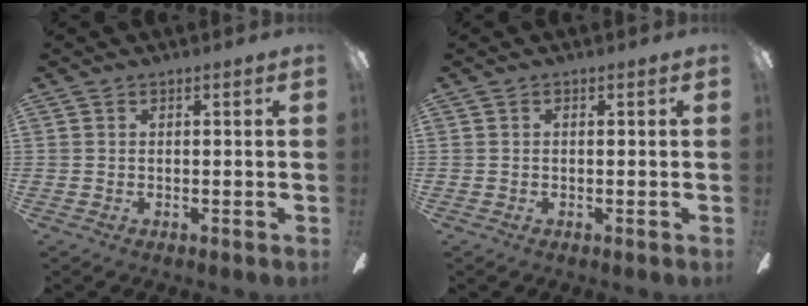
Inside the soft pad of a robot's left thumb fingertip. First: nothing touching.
{"total": 0.0}